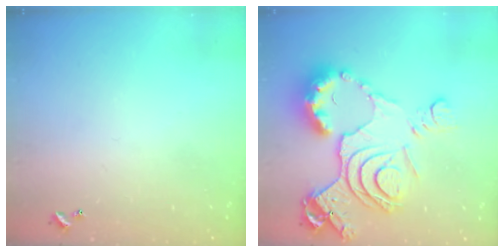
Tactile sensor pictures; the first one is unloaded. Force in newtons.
{"total": 20.1, "press": 20.0, "slide": 2.4}